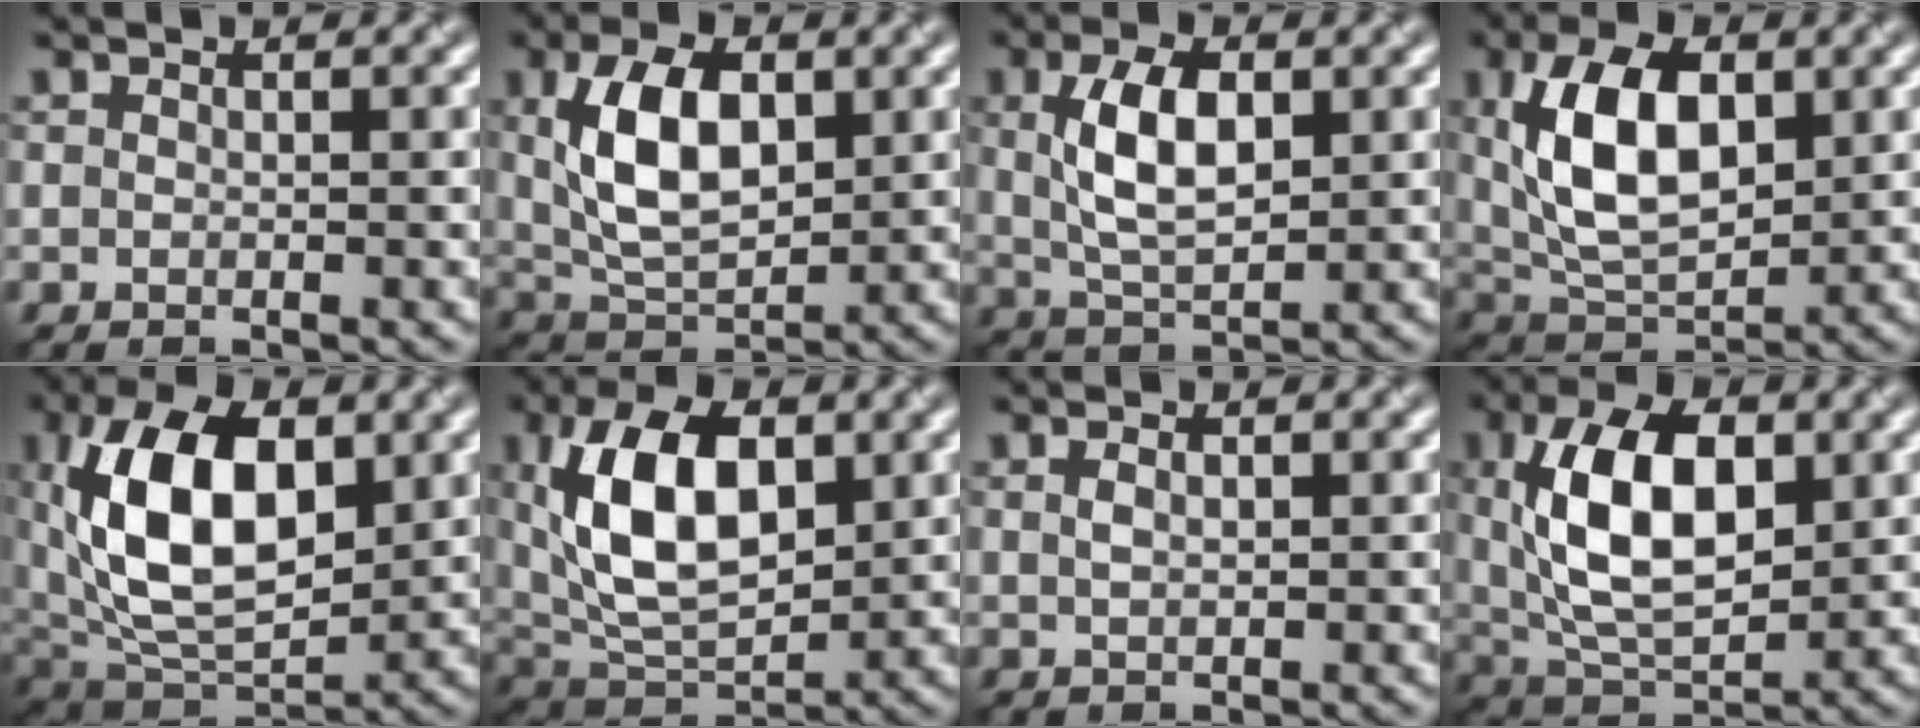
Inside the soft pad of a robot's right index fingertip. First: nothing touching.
{"total": 7.8, "force": [1.7, 4.1, 6.4], "torque": [-0.121, 0.007, 0.032]}
{"total": 5.8, "force": [1.2, 2.8, 4.9], "torque": [-0.098, 0.006, 0.025]}
{"total": 9.3, "force": [2.1, 4.9, 7.6], "torque": [-0.147, 0.006, 0.034]}
{"total": 11.9, "force": [2.6, 6.5, 9.6], "torque": [-0.171, 0.009, 0.039]}
{"total": 10.4, "force": [2.5, 5.6, 8.5], "torque": [-0.162, 0.007, 0.039]}
{"total": 1.3, "force": [0.6, 0.6, 1.0], "torque": [-0.023, -0.001, 0.017]}
{"total": 10.1, "force": [2.0, 5.3, 8.4], "torque": [-0.157, 0.006, 0.032]}